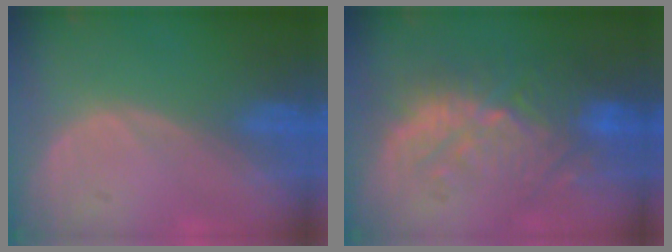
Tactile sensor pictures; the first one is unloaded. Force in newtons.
{"total": 11.1, "press": 9.8, "slide": 5.3}